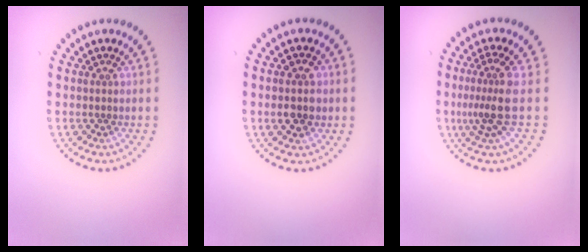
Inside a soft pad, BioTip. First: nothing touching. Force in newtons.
{"total": 3.2, "press": 3.2, "slide": 0.1}
{"total": 3.4, "press": 2.5, "slide": 2.3}